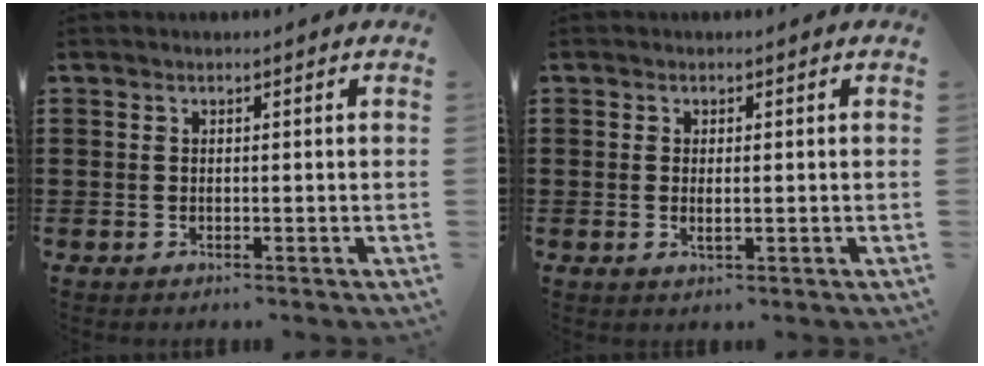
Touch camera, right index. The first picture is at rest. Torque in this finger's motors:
{"motor_torque": [0.65, 1.49, 0.00, 0.00]}